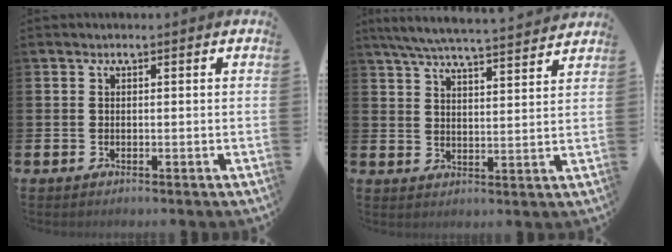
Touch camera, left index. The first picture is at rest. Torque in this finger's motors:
{"motor_torque": [0.43, -0.80, 0.15, 0.17]}